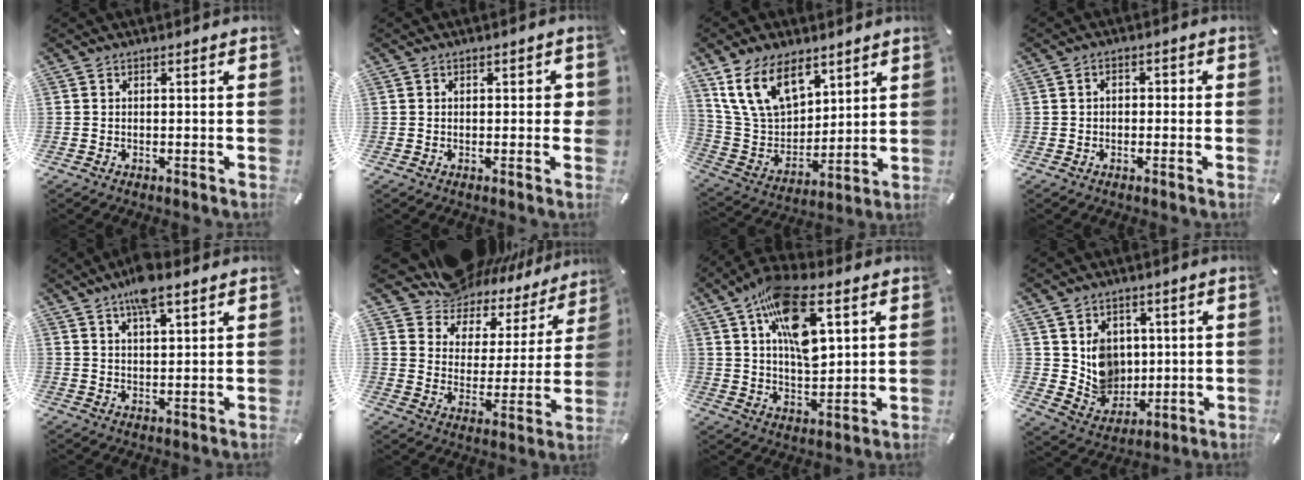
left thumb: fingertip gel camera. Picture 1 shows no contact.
{"total": 2.2, "force": [0.1, 1.2, 1.8], "torque": [-0.019, 0.000, -0.004]}
{"total": 16.4, "force": [9.7, 10.2, 8.4], "torque": [-0.188, -0.038, 0.184]}
{"total": 2.3, "force": [-0.5, 1.7, 1.5], "torque": [-0.029, 0.010, -0.013]}
{"total": 7.5, "force": [5.5, 2.2, 4.6], "torque": [-0.080, -0.021, 0.095]}
{"total": 10.2, "force": [9.3, 4.2, -0.5], "torque": [-0.008, -0.111, 0.157]}
{"total": 16.7, "force": [7.4, 8.2, 12.5], "torque": [-0.215, -0.011, 0.126]}
{"total": 9.5, "force": [3.0, 8.6, 2.6], "torque": [-0.046, -0.023, 0.069]}